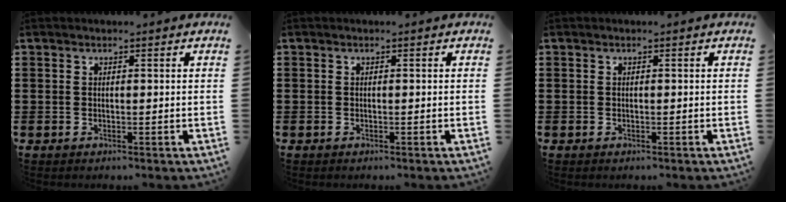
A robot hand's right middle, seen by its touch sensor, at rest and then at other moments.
{"total": 0.0}
{"total": 0.0}